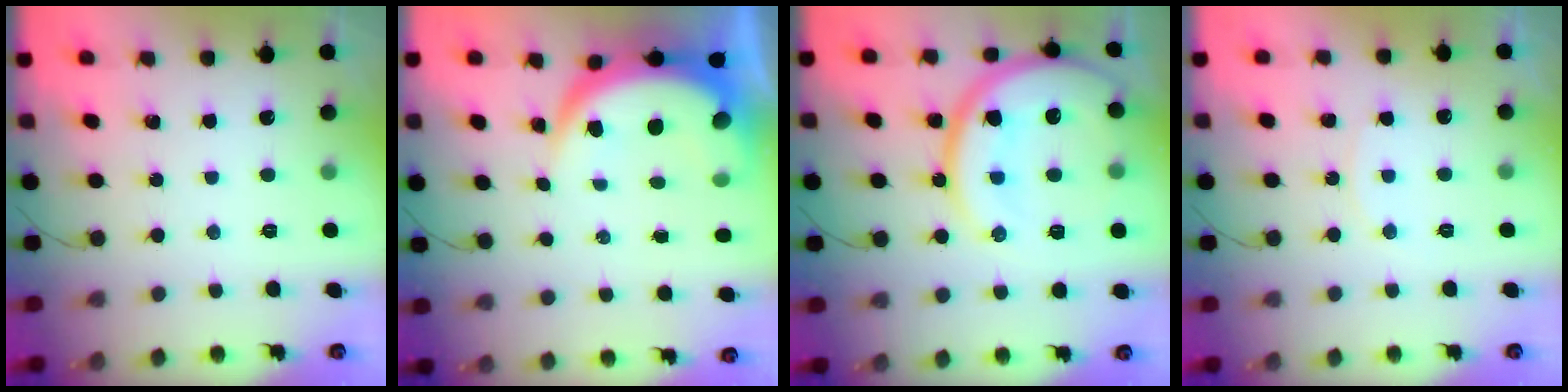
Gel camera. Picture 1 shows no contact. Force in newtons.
{"total": 9.1, "press": 9.1, "slide": 1.1}
{"total": 20.5, "press": 20.4, "slide": 2.1}
{"total": 5.6, "press": 5.6, "slide": 0.5}